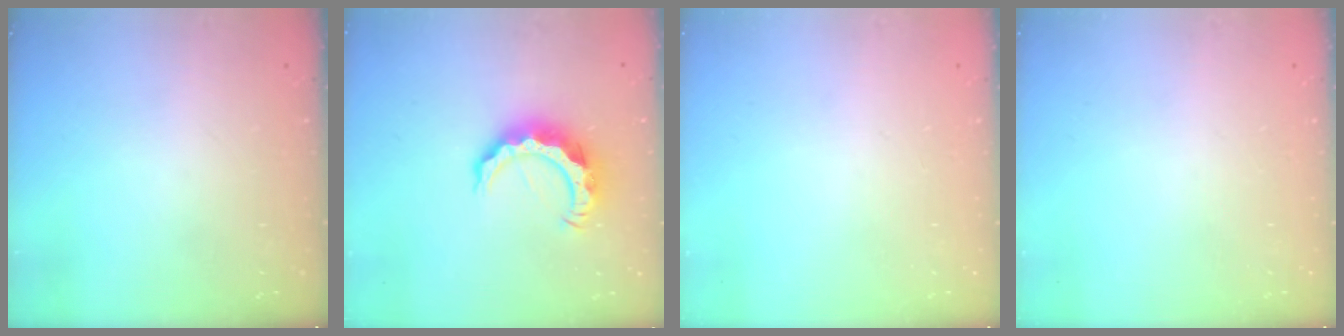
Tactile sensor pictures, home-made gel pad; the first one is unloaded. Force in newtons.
{"total": 10.5, "press": 10.4, "slide": 1.2}
{"total": 0.0}
{"total": 0.0}